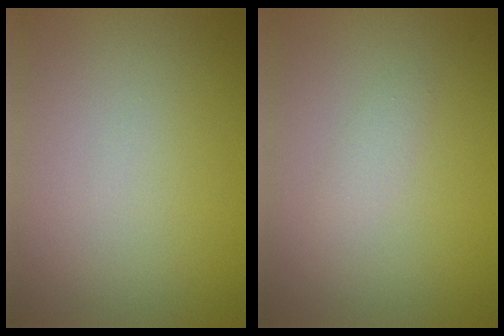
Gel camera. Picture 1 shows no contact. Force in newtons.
{"total": 1.0, "press": 1.0, "slide": 0.0}